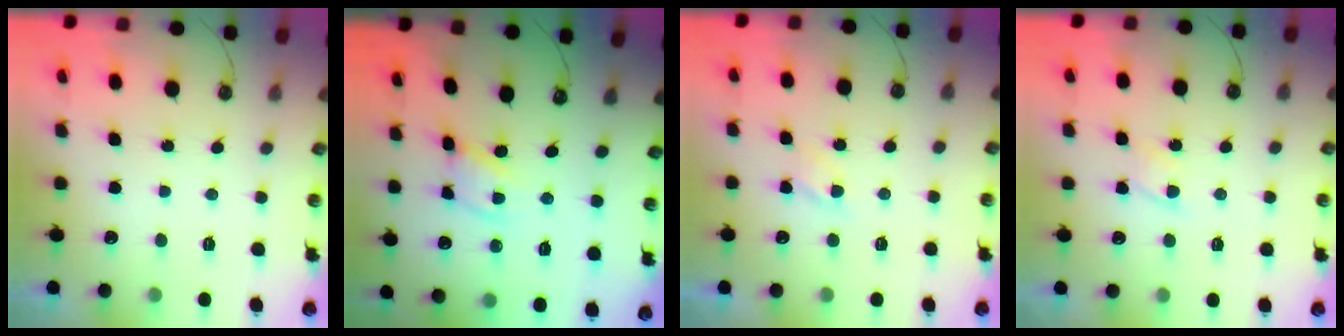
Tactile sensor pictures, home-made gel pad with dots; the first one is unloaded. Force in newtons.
{"total": 7.2, "press": 7.2, "slide": 0.5}
{"total": 2.8, "press": 2.7, "slide": 0.4}
{"total": 4.4, "press": 4.3, "slide": 0.6}